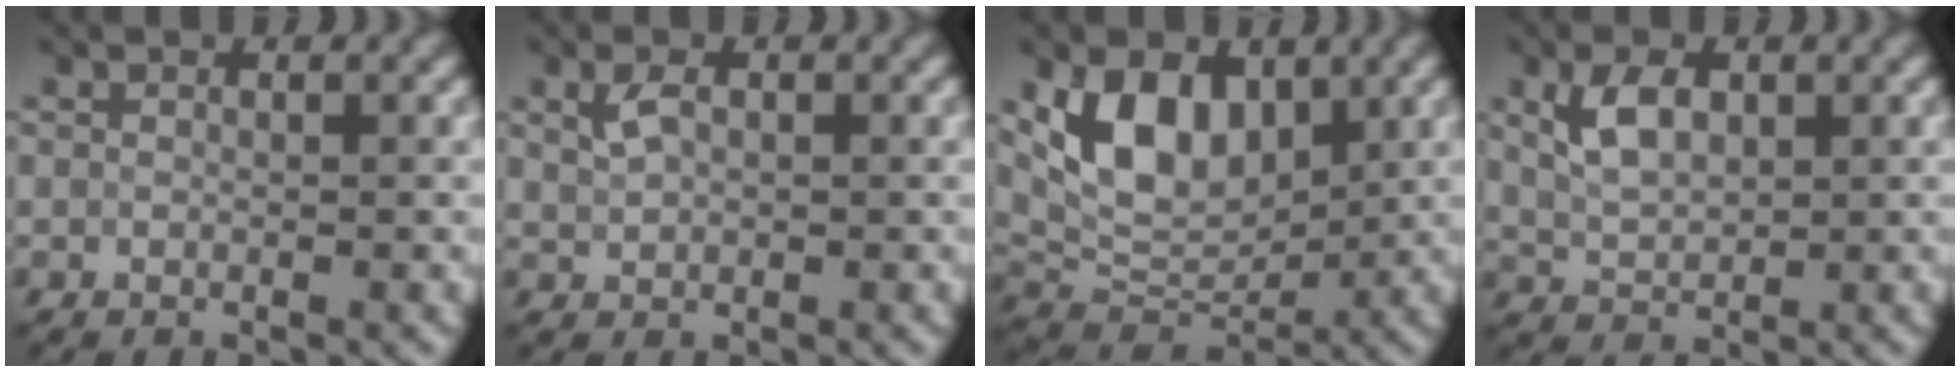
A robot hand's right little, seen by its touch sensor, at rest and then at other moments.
{"total": 1.7, "force": [0.6, 1.1, 1.2], "torque": [-0.026, 0.002, 0.013]}
{"total": 7.0, "force": [2.5, 4.3, 4.8], "torque": [-0.084, -0.009, 0.046]}
{"total": 3.6, "force": [1.2, 2.1, 2.6], "torque": [-0.059, 0.005, 0.027]}